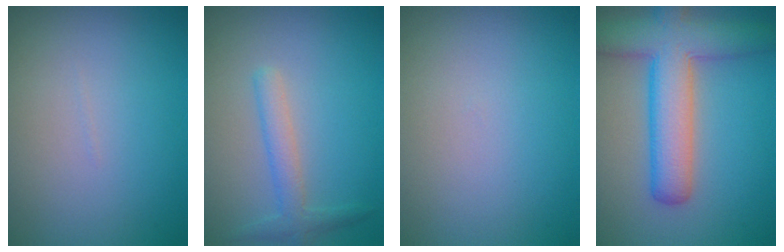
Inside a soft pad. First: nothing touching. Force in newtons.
{"total": 2.3, "press": 2.3, "slide": 0.0}
{"total": 0.0}
{"total": 7.7, "press": 7.7, "slide": 0.2}